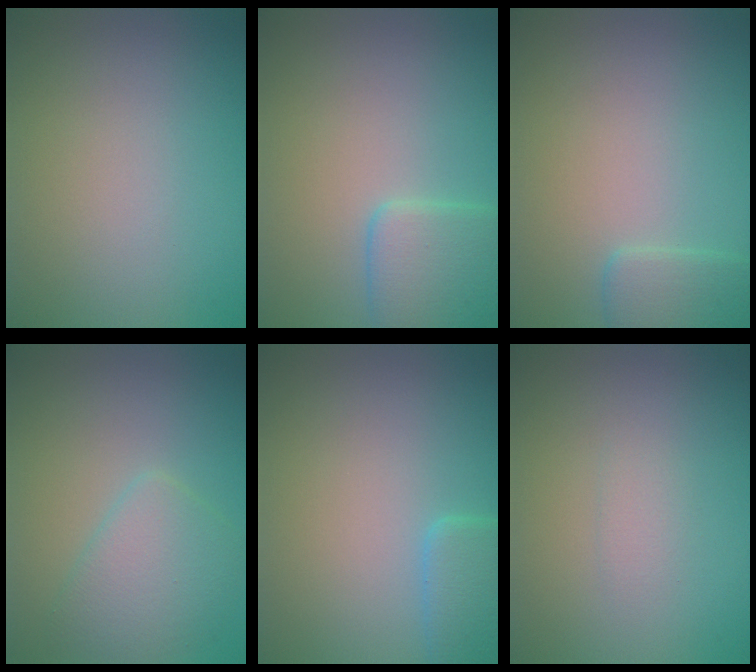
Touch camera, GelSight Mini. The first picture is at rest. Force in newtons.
{"total": 3.6, "press": 3.6, "slide": 0.2}
{"total": 1.9, "press": 1.9, "slide": 0.2}
{"total": 3.5, "press": 3.5, "slide": 0.1}
{"total": 2.6, "press": 2.6, "slide": 0.2}
{"total": 0.9, "press": 0.9, "slide": 0.0}